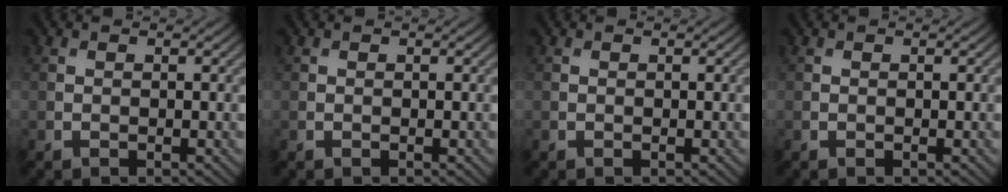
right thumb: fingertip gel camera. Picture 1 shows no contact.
{"total": 0.0}
{"total": 0.0}
{"total": 0.0}